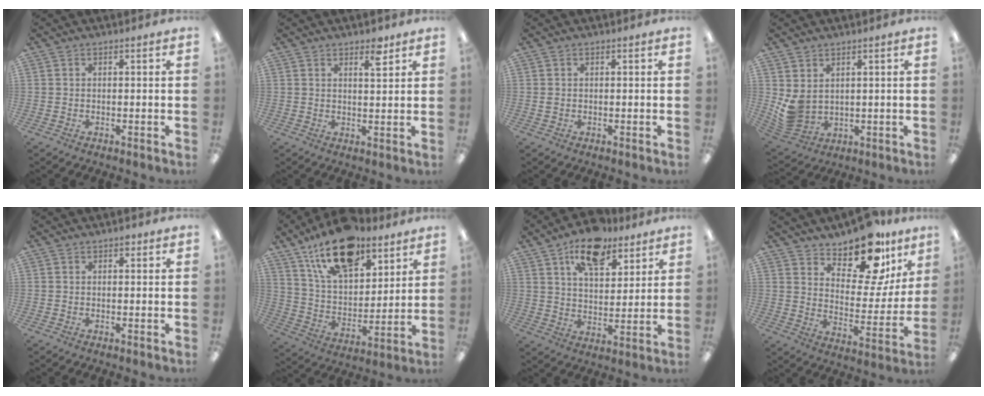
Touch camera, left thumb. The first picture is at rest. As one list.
[{"total": 4.3, "force": [3.2, 1.3, 2.5], "torque": [-0.025, -0.017, 0.049]}, {"total": 0.8, "force": [0.2, 0.5, 0.5], "torque": [-0.011, 0.005, 0.002]}, {"total": 5.3, "force": [2.5, 3.7, 2.8], "torque": [-0.079, -0.016, 0.048]}, {"total": 0.9, "force": [0.6, 0.5, 0.5], "torque": [-0.004, -0.001, 0.008]}, {"total": 19.0, "force": [13.0, 9.6, 10.1], "torque": [-0.176, -0.061, 0.230]}, {"total": 13.2, "force": [8.9, 6.3, 7.5], "torque": [-0.111, -0.038, 0.155]}, {"total": 16.9, "force": [13.5, 6.8, 7.6], "torque": [-0.113, -0.099, 0.233]}]